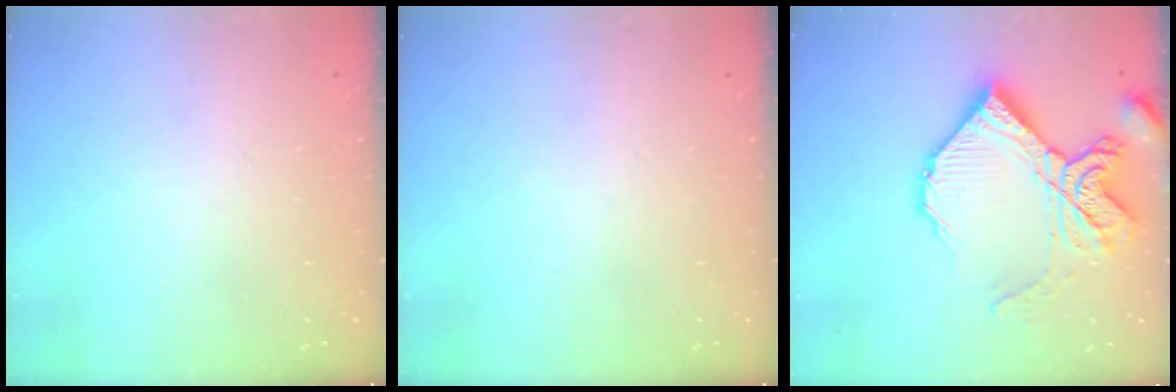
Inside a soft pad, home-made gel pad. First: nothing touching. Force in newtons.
{"total": 0.0}
{"total": 19.4, "press": 19.3, "slide": 2.0}